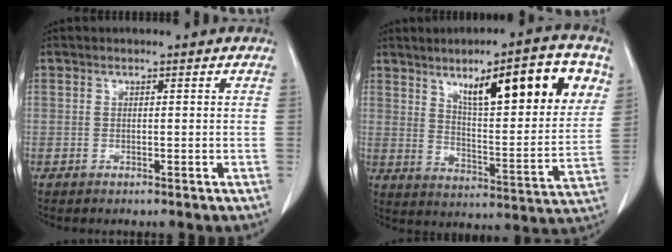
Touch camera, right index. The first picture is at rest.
{"total": 19.5, "force": [9.3, 3.8, 16.7], "torque": [-0.233, 0.008, 0.143]}